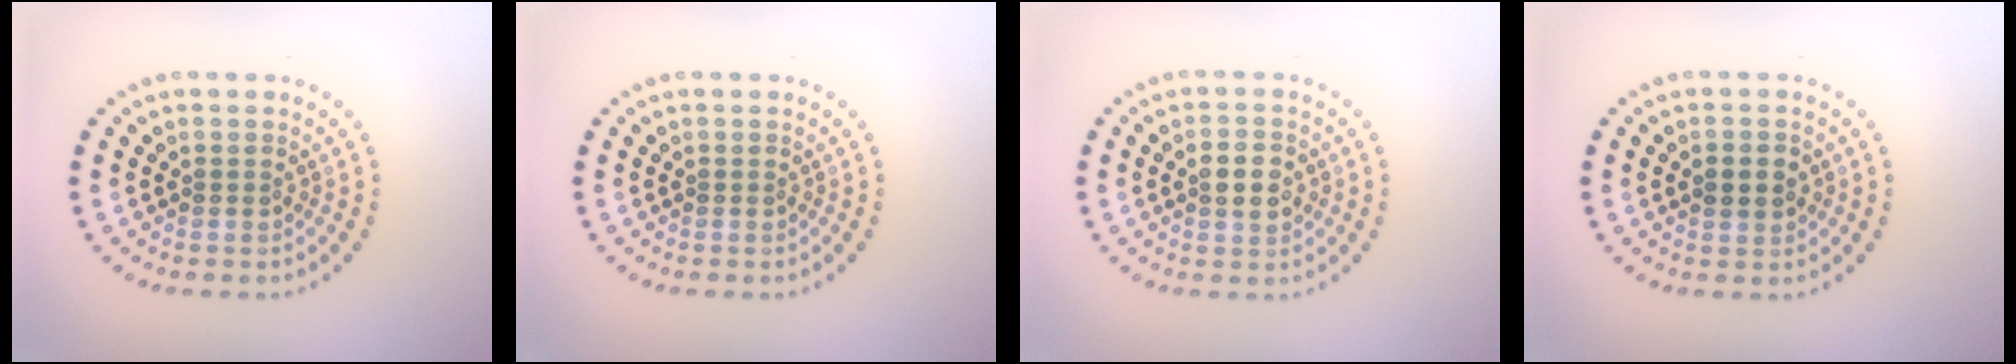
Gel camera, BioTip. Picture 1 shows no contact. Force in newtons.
{"total": 0.0}
{"total": 2.9, "press": 2.9, "slide": 0.1}
{"total": 2.1, "press": 2.1, "slide": 0.1}